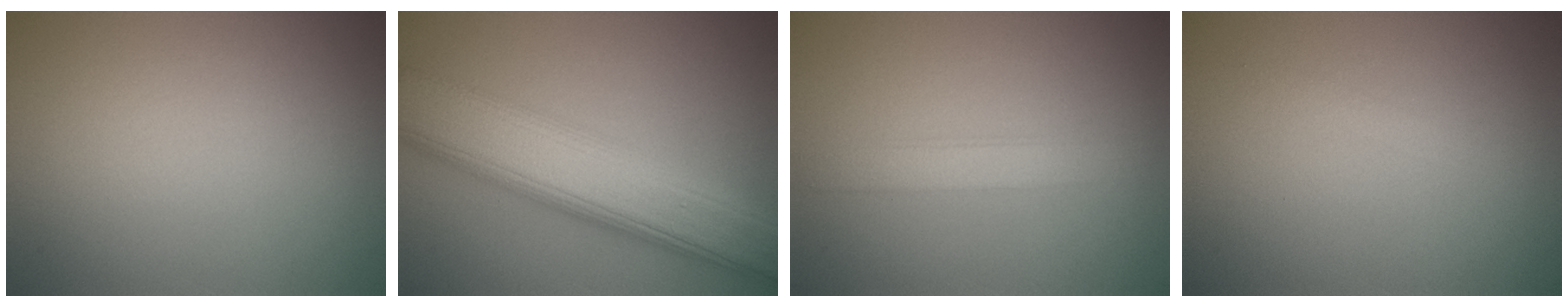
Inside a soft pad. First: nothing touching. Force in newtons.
{"total": 9.0, "press": 9.0, "slide": 0.2}
{"total": 1.9, "press": 1.9, "slide": 0.0}
{"total": 0.6, "press": 0.6, "slide": 0.0}